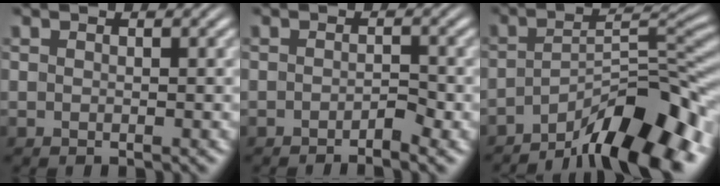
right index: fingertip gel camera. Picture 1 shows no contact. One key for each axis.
{"total": 1.5, "fx": -1.4, "fy": -0.2, "fz": 0.6, "tx": -0.009, "ty": -0.003, "tz": -0.027}
{"total": 10.8, "fx": -6.8, "fy": 3.4, "fz": 7.7, "tx": -0.106, "ty": -0.015, "tz": -0.094}